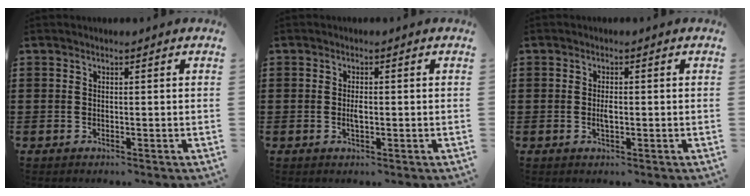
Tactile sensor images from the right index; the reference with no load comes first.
{"total": 1.9, "force": [-0.2, 0.6, 1.8], "torque": [-0.033, 0.000, -0.004]}
{"total": 1.9, "force": [-0.2, 0.6, 1.8], "torque": [-0.041, -0.002, -0.007]}